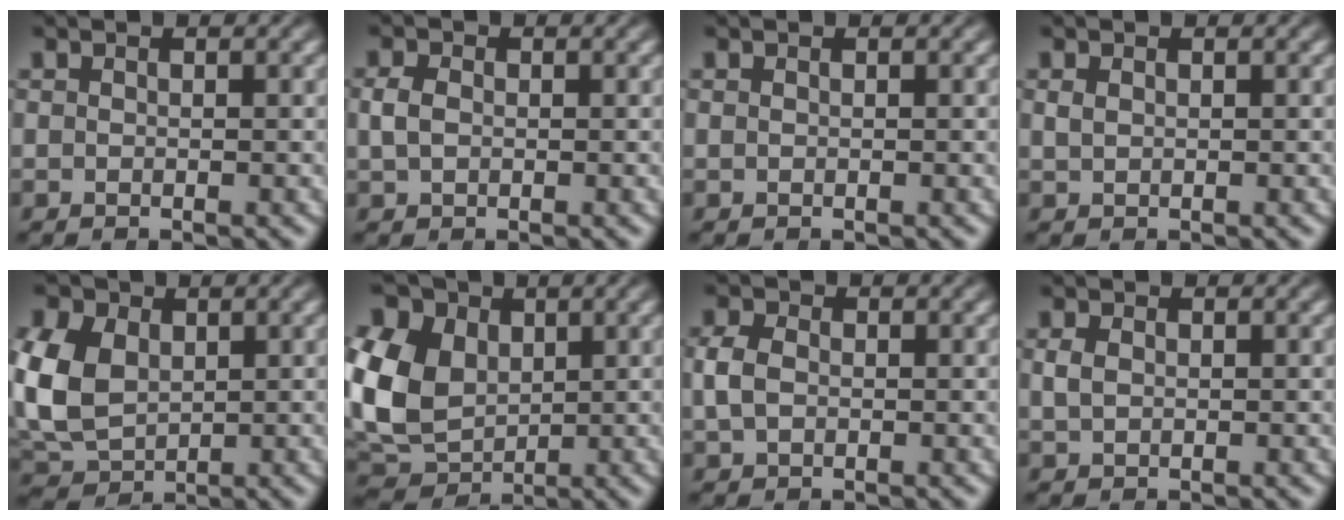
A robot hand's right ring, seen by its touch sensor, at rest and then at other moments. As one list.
[{"total": 1.9, "force": [-0.1, 1.6, 1.1], "torque": [-0.030, -0.003, 0.002]}, {"total": 0.0}, {"total": 0.9, "force": [0.3, 0.7, 0.4], "torque": [-0.009, -0.002, 0.008]}, {"total": 9.8, "force": [-0.1, 8.5, 4.9], "torque": [-0.142, -0.032, 0.012]}, {"total": 14.1, "force": [1.5, 12.3, 6.8], "torque": [-0.150, -0.019, 0.014]}, {"total": 2.7, "force": [-0.1, 2.2, 1.5], "torque": [-0.046, -0.004, 0.001]}, {"total": 1.5, "force": [0.1, 1.3, 0.8], "torque": [-0.021, -0.003, 0.006]}]